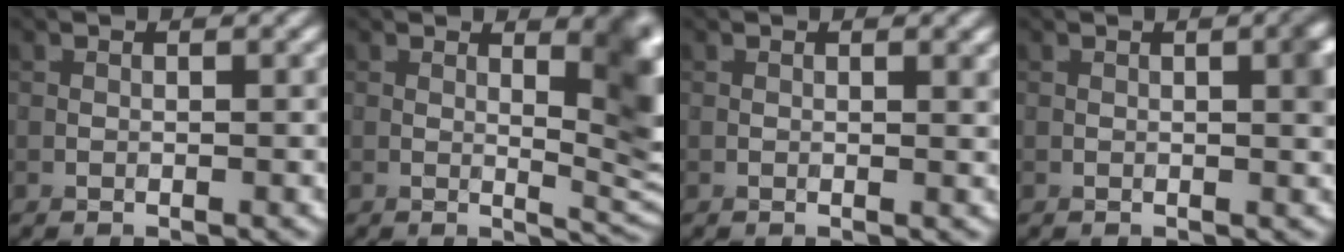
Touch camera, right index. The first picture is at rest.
{"total": 6.9, "force": [1.6, 2.1, 6.4], "torque": [-0.067, -0.007, 0.028]}
{"total": 0.7, "force": [0.3, 0.2, 0.6], "torque": [-0.007, -0.004, 0.006]}
{"total": 2.0, "force": [0.2, 0.5, 2.0], "torque": [-0.022, 0.001, 0.004]}